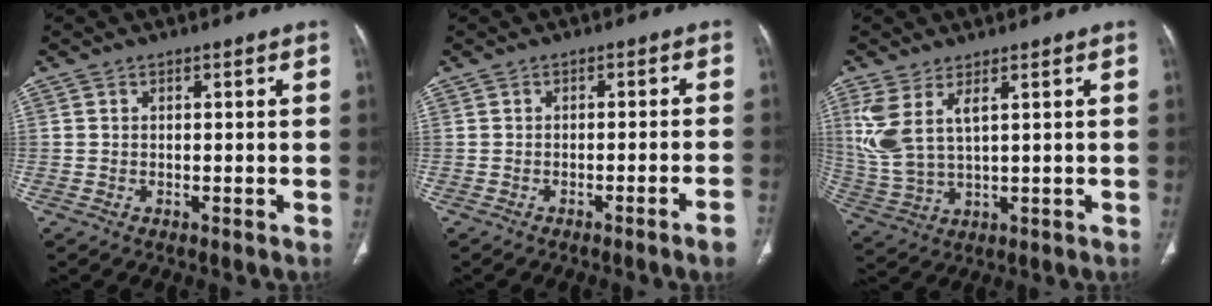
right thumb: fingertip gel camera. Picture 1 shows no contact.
{"total": 4.2, "force": [-2.4, -0.4, 3.4], "torque": [-0.055, 0.010, -0.031]}
{"total": 8.7, "force": [3.6, 3.5, 7.1], "torque": [-0.171, -0.014, 0.087]}